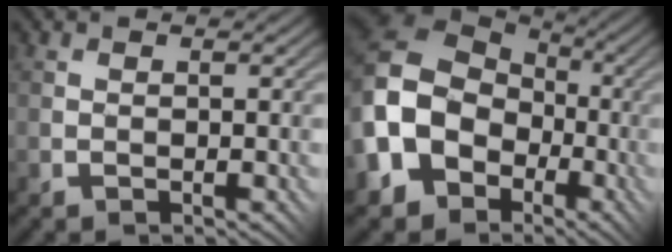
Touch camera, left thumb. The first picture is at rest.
{"total": 15.0, "force": [-3.9, 12.3, 7.7], "torque": [-0.203, -0.010, -0.092]}